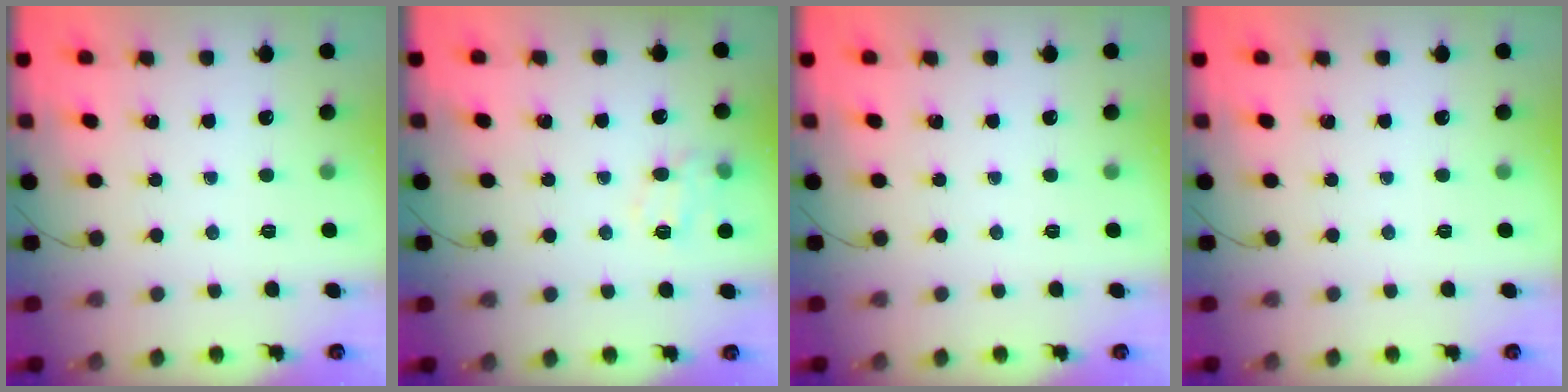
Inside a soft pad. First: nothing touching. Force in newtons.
{"total": 10.4, "press": 10.3, "slide": 0.9}
{"total": 0.0}
{"total": 0.0}